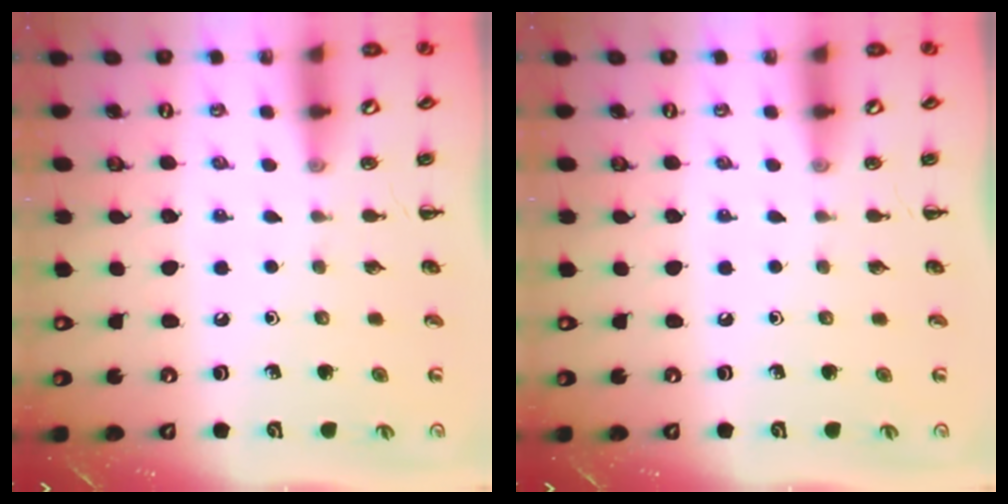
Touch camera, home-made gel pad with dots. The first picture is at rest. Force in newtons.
{"total": 0.0}